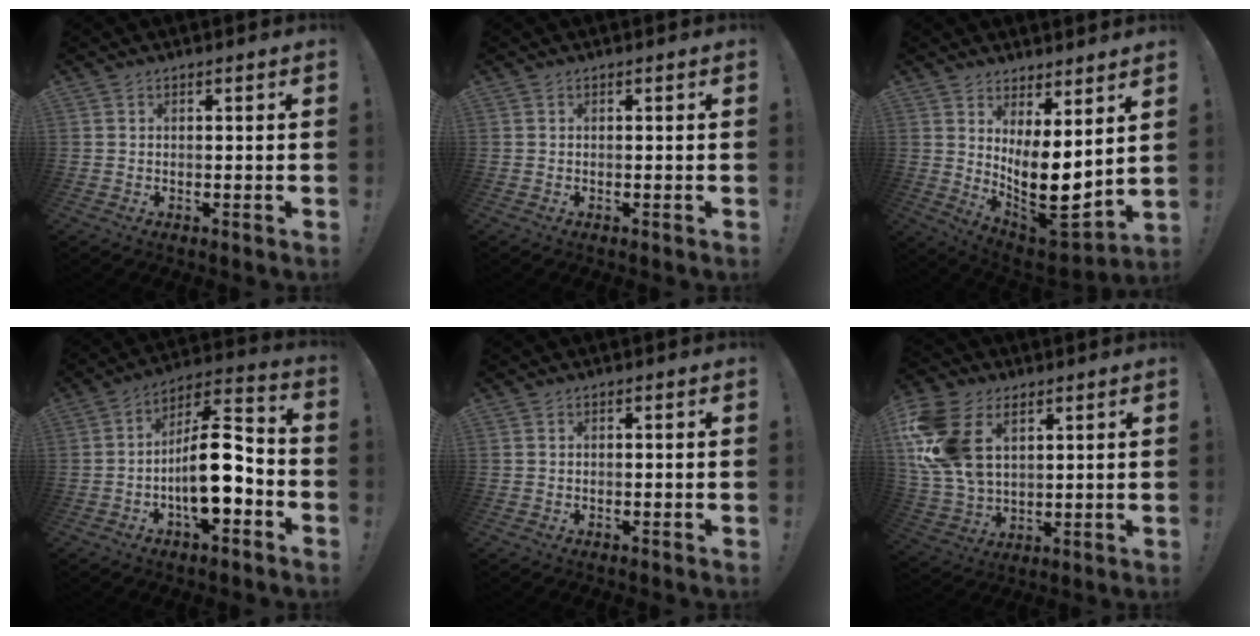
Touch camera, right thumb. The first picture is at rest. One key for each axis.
{"total": 0.0}
{"total": 12.3, "fx": 0.9, "fy": 4.7, "fz": 11.3, "tx": -0.163, "ty": -0.047, "tz": 0.026}
{"total": 16.4, "fx": -4.4, "fy": 6.4, "fz": 14.4, "tx": -0.242, "ty": 0.028, "tz": -0.065}
{"total": 0.0}
{"total": 18.5, "fx": 7.3, "fy": 12.4, "fz": 11.6, "tx": -0.241, "ty": -0.025, "tz": 0.139}